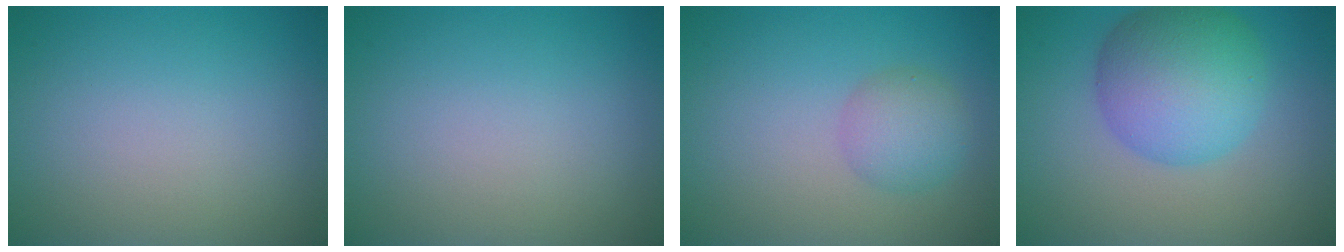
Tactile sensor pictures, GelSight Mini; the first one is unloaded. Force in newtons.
{"total": 0.0}
{"total": 2.8, "press": 2.8, "slide": 0.1}
{"total": 8.0, "press": 8.0, "slide": 0.1}